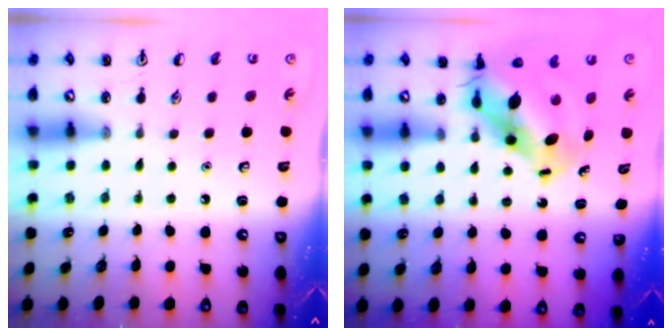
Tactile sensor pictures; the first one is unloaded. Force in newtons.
{"total": 9.5, "press": 9.3, "slide": 2.3}